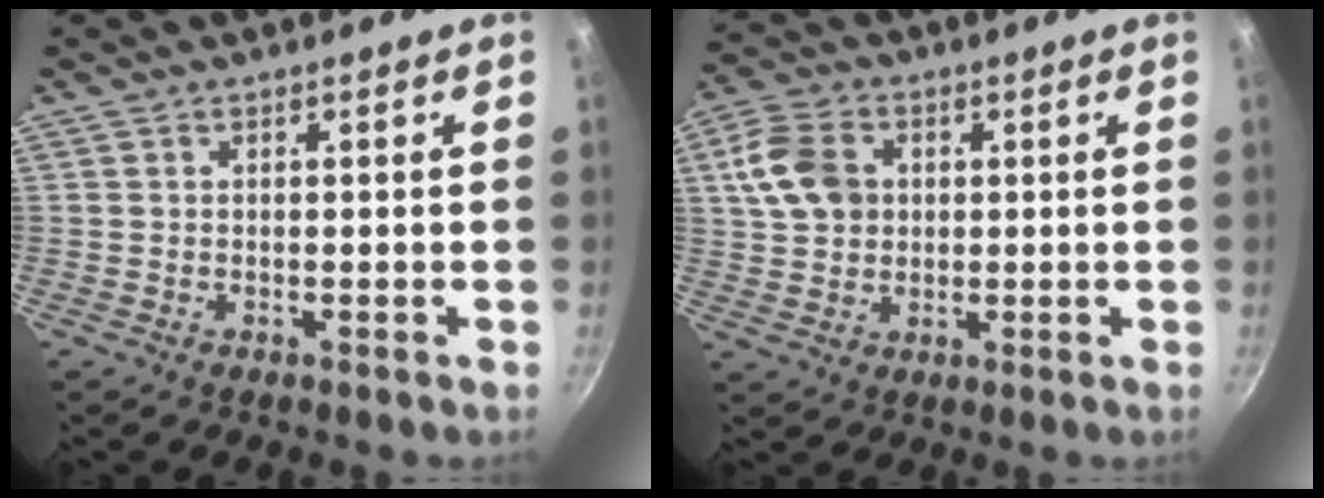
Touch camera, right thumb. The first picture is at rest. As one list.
[{"total": 7.2, "force": [1.9, 5.7, 4.0], "torque": [-0.061, 0.002, 0.035]}]